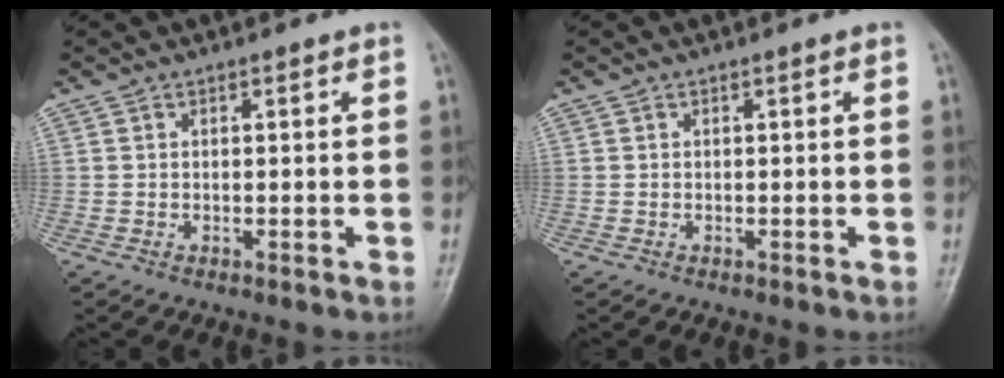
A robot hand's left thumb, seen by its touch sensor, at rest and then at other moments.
{"total": 0.0}